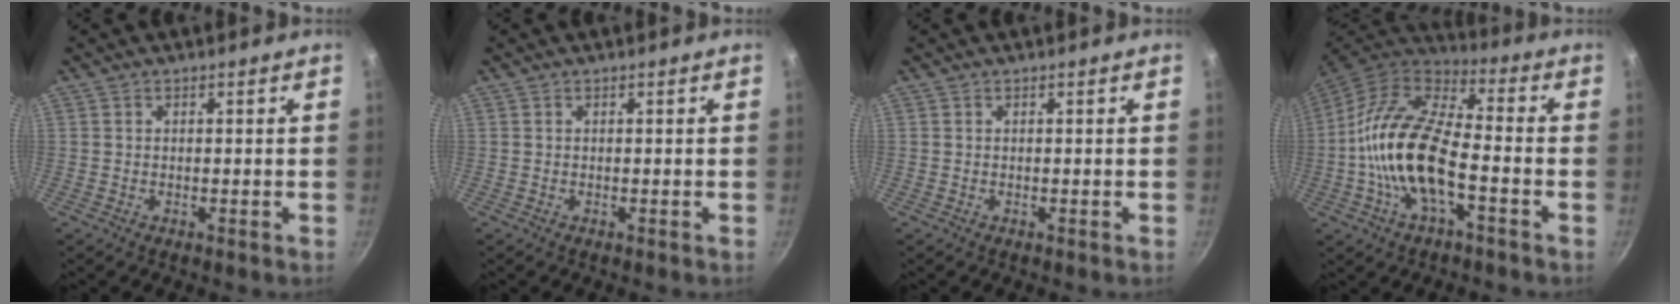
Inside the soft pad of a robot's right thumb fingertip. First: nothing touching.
{"total": 0.0}
{"total": 0.0}
{"total": 17.7, "force": [-3.8, 8.1, 15.3], "torque": [-0.283, 0.037, -0.085]}